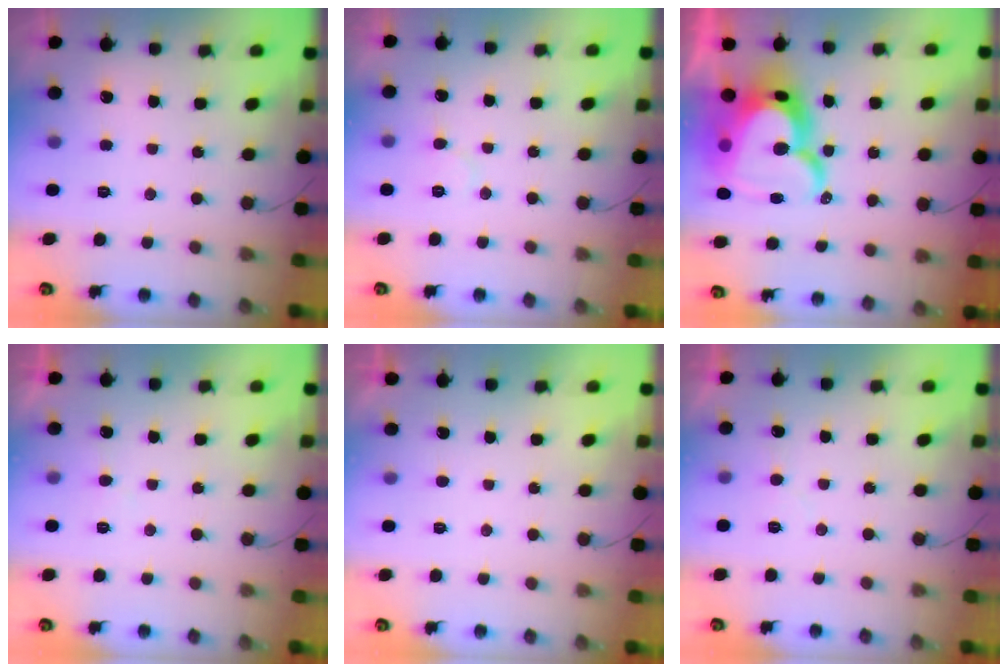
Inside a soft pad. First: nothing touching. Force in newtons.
{"total": 5.1, "press": 5.1, "slide": 0.6}
{"total": 26.1, "press": 26.0, "slide": 2.7}
{"total": 4.7, "press": 4.6, "slide": 0.5}
{"total": 1.0, "press": 1.0, "slide": 0.2}
{"total": 3.6, "press": 3.6, "slide": 0.3}